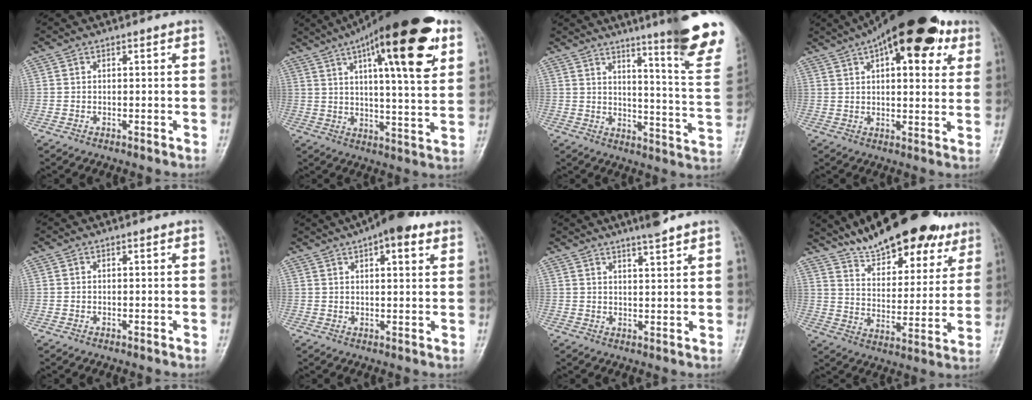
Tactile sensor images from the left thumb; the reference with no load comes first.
{"total": 25.1, "force": [11.2, 6.5, 21.5], "torque": [-0.312, -0.010, 0.164]}
{"total": 19.9, "force": [12.6, 1.7, 15.3], "torque": [-0.173, -0.081, 0.164]}
{"total": 22.1, "force": [11.1, 9.2, 16.8], "torque": [-0.224, 0.007, 0.160]}
{"total": 0.0}
{"total": 10.1, "force": [6.0, 3.6, 7.3], "torque": [-0.087, -0.005, 0.083]}
{"total": 5.1, "force": [4.1, 0.5, 3.0], "torque": [-0.037, -0.017, 0.064]}
{"total": 22.3, "force": [17.3, 8.1, 11.5], "torque": [-0.134, -0.071, 0.255]}